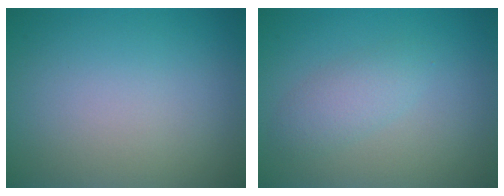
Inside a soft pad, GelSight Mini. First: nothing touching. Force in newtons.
{"total": 2.2, "press": 2.2, "slide": 0.0}